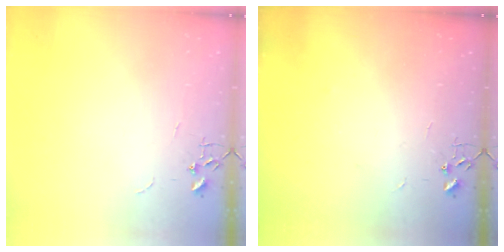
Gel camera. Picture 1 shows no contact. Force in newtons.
{"total": 2.5, "press": 2.1, "slide": 1.4}